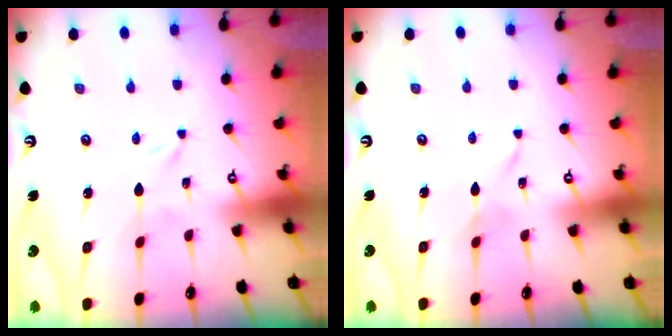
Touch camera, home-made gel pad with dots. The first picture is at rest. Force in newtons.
{"total": 2.3, "press": 2.3, "slide": 0.3}